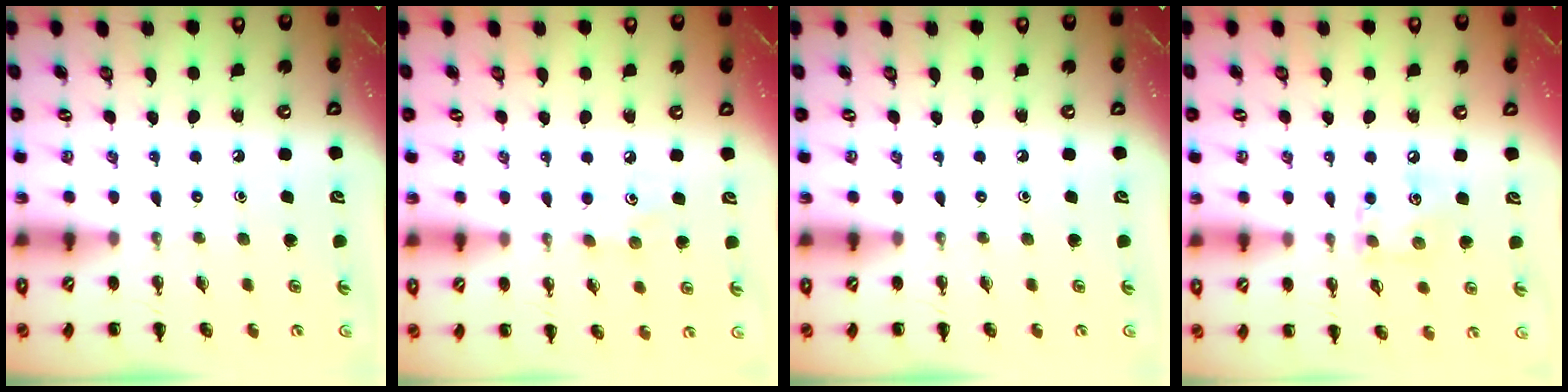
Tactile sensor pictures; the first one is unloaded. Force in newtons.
{"total": 4.9, "press": 4.7, "slide": 1.3}
{"total": 0.0}
{"total": 7.7, "press": 7.7, "slide": 0.7}